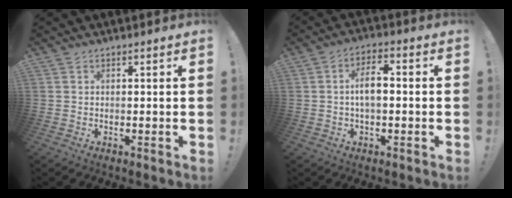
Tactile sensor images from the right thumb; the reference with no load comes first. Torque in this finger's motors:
{"motor_torque": [-0.02, 0.20, 0.18, 0.24, 0.12]}